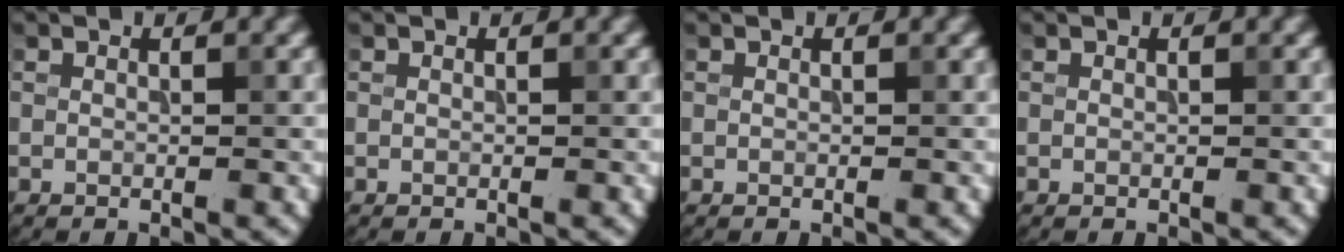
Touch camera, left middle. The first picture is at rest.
{"total": 0.0}
{"total": 0.0}
{"total": 0.0}